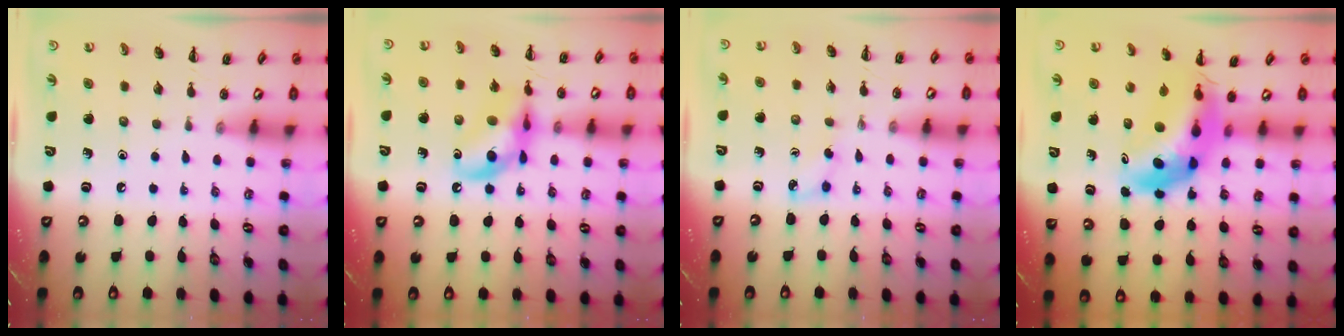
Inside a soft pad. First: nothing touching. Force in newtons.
{"total": 14.7, "press": 14.4, "slide": 2.6}
{"total": 3.2, "press": 3.0, "slide": 1.0}
{"total": 8.3, "press": 7.9, "slide": 2.6}